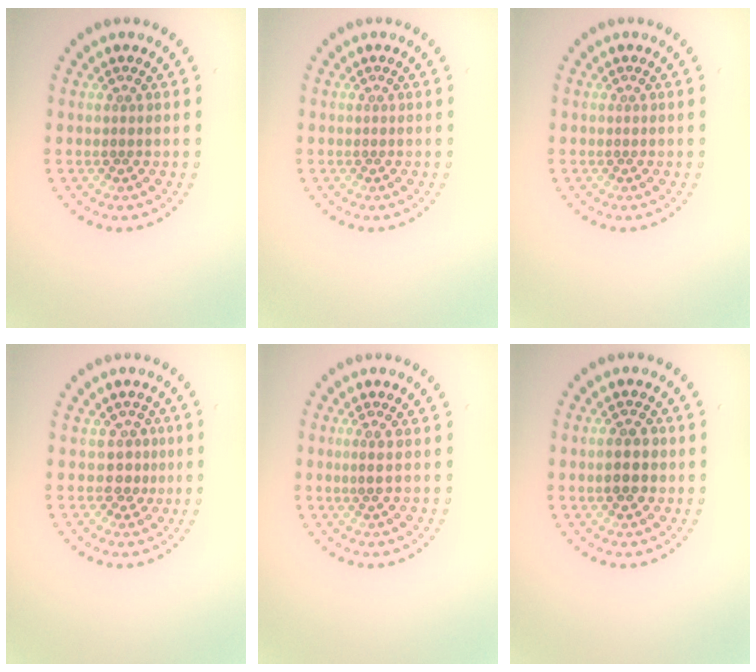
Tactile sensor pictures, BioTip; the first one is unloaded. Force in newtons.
{"total": 0.0}
{"total": 0.0}
{"total": 2.0, "press": 1.5, "slide": 1.3}
{"total": 1.1, "press": 1.0, "slide": 0.5}
{"total": 2.7, "press": 2.7, "slide": 0.2}